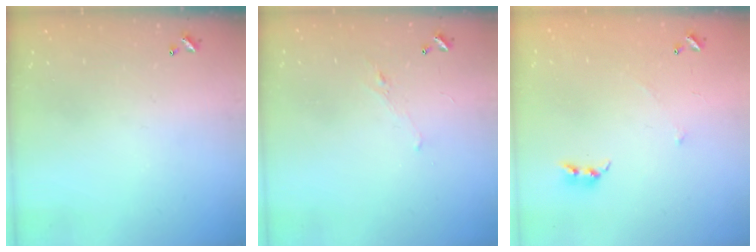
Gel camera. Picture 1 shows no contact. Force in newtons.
{"total": 0.7, "press": 0.2, "slide": 0.6}
{"total": 4.8, "press": 4.7, "slide": 0.8}